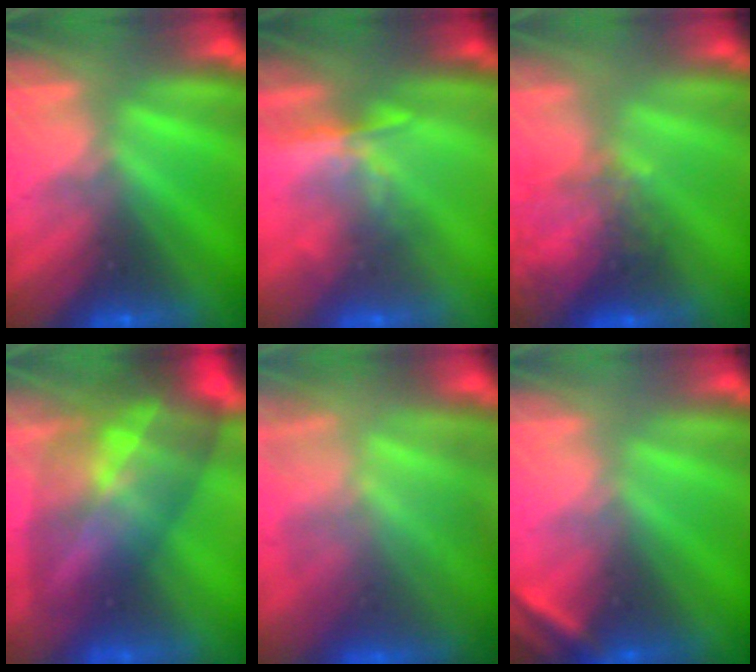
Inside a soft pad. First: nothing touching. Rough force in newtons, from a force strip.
{"total": 2.4}
{"total": 7.7}
{"total": 8.1}
{"total": 9.8}
{"total": 2.6}